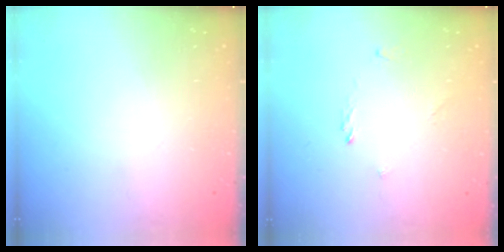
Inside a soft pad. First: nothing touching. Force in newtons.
{"total": 1.4, "press": 1.3, "slide": 0.4}